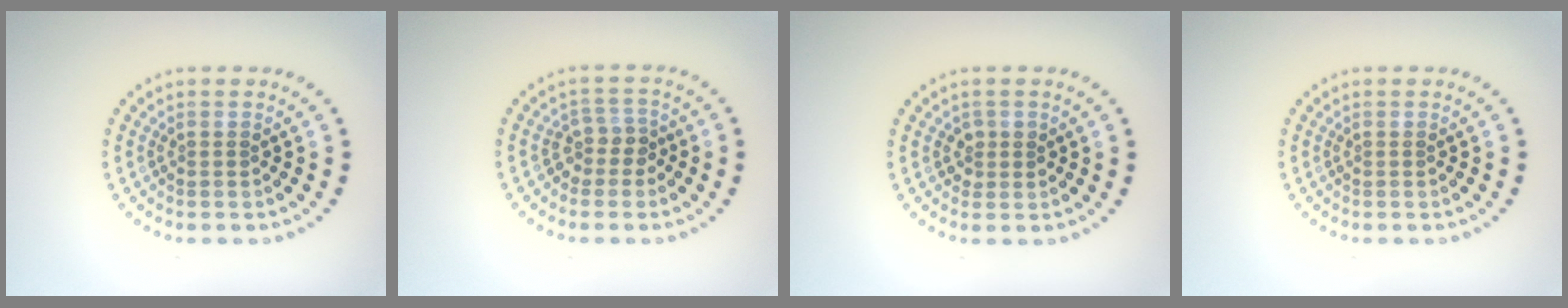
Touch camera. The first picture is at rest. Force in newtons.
{"total": 2.0, "press": 1.6, "slide": 1.2}
{"total": 1.2, "press": 1.1, "slide": 0.4}
{"total": 0.0}